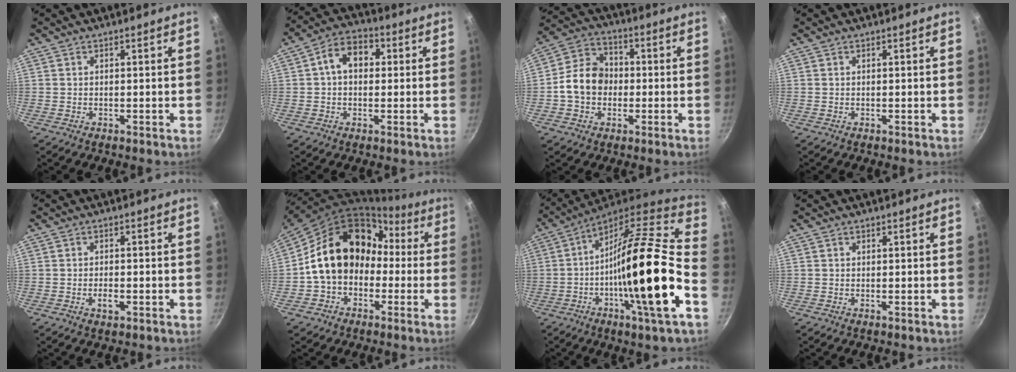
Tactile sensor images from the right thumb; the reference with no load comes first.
{"total": 8.3, "force": [1.3, 5.9, 5.6], "torque": [-0.061, 0.021, 0.005]}
{"total": 10.8, "force": [-1.1, 8.8, 6.2], "torque": [-0.082, 0.027, -0.036]}
{"total": 0.0}
{"total": 2.7, "force": [-0.9, 1.3, 2.1], "torque": [-0.037, 0.006, -0.016]}
{"total": 18.0, "force": [-0.2, 14.1, 11.1], "torque": [-0.154, 0.072, -0.008]}
{"total": 25.8, "force": [-6.8, 4.0, 24.6], "torque": [-0.354, 0.005, -0.125]}
{"total": 0.0}